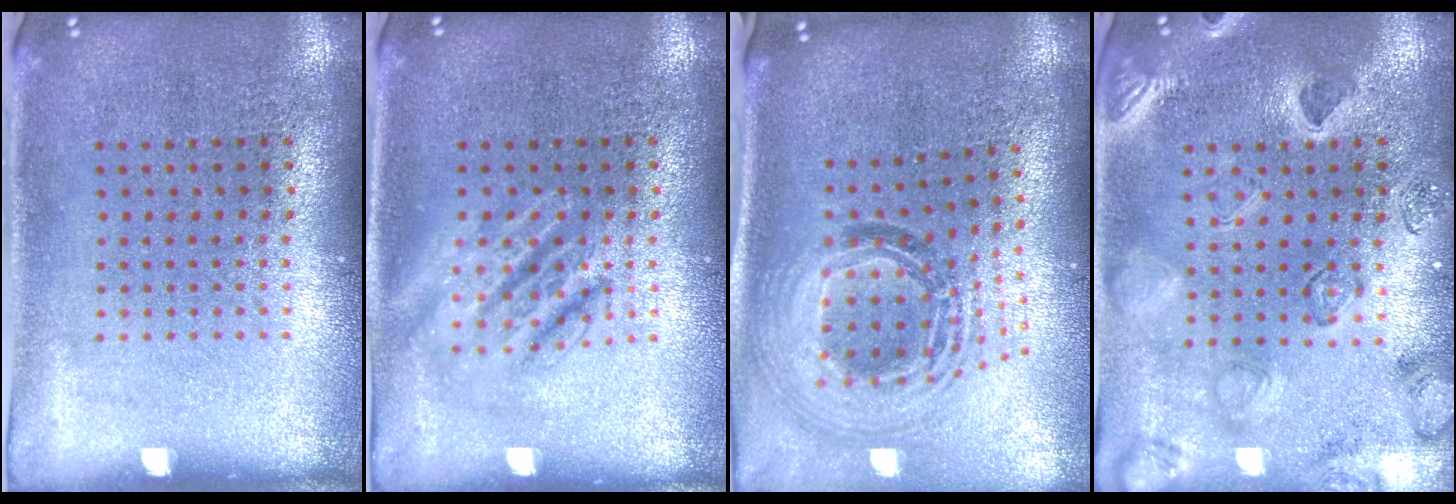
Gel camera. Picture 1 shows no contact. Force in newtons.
{"total": 2.8, "press": 2.8, "slide": 0.4}
{"total": 1.9, "press": 1.6, "slide": 1.0}
{"total": 2.5, "press": 2.4, "slide": 0.9}